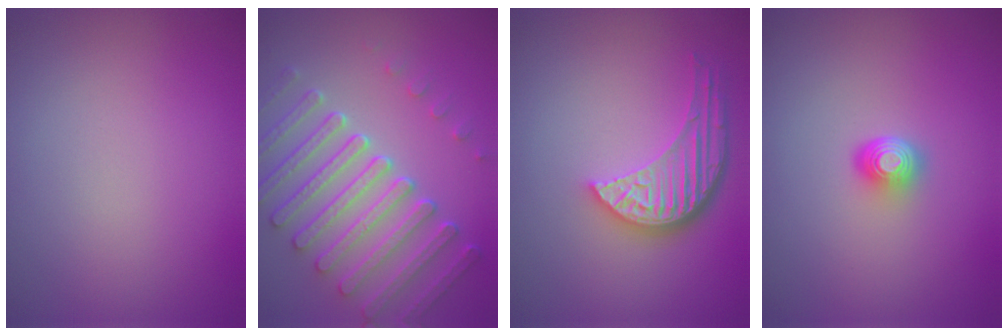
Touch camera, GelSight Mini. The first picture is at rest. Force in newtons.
{"total": 7.3, "press": 5.5, "slide": 4.9}
{"total": 5.2, "press": 3.9, "slide": 3.5}
{"total": 2.1, "press": 1.4, "slide": 1.6}